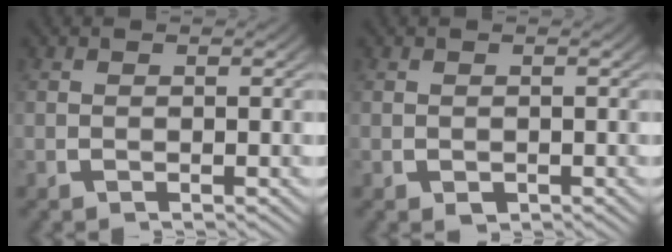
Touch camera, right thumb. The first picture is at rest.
{"total": 1.2, "force": [-0.5, 1.0, 0.6], "torque": [-0.012, -0.008, -0.002]}